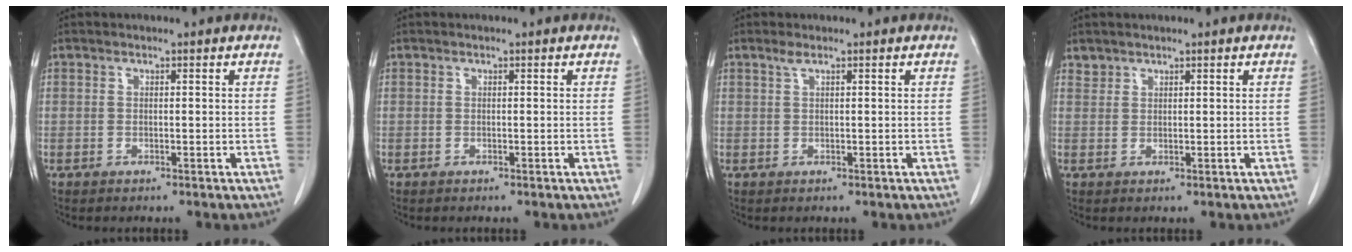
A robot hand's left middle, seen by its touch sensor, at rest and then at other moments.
{"total": 0.0}
{"total": 1.0, "force": [0.7, 0.0, 0.7], "torque": [-0.020, 0.007, 0.016]}
{"total": 1.1, "force": [1.0, 0.4, -0.2], "torque": [0.007, 0.002, 0.018]}